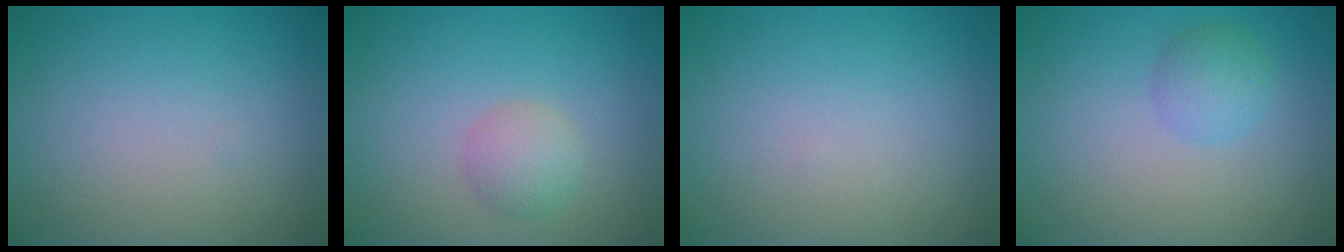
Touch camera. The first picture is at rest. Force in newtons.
{"total": 2.2, "press": 2.2, "slide": 0.0}
{"total": 0.0}
{"total": 2.1, "press": 2.1, "slide": 0.1}